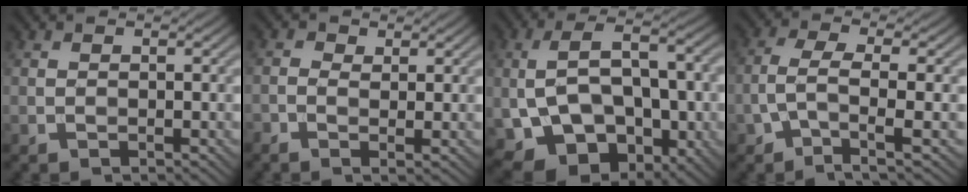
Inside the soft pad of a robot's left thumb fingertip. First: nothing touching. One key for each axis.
{"total": 1.8, "fx": 0.0, "fy": 0.7, "fz": 1.7, "tx": -0.040, "ty": 0.000, "tz": -0.007}
{"total": 13.7, "fx": -2.7, "fy": 8.7, "fz": 10.3, "tx": -0.207, "ty": -0.015, "tz": -0.033}
{"total": 5.0, "fx": -1.8, "fy": 1.5, "fz": 4.4, "tx": -0.095, "ty": 0.004, "tz": -0.044}